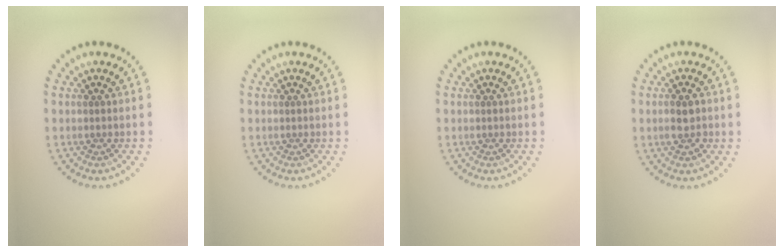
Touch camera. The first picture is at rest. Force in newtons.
{"total": 0.0}
{"total": 0.0}
{"total": 1.9, "press": 1.8, "slide": 0.5}